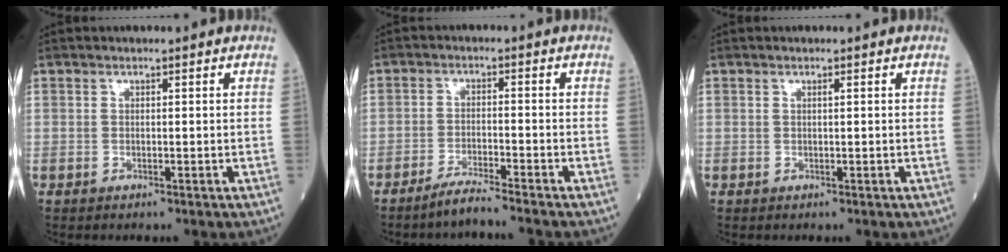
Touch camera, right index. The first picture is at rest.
{"total": 4.0, "force": [-3.5, -0.9, 1.6], "torque": [-0.034, -0.013, -0.073]}
{"total": 0.0}